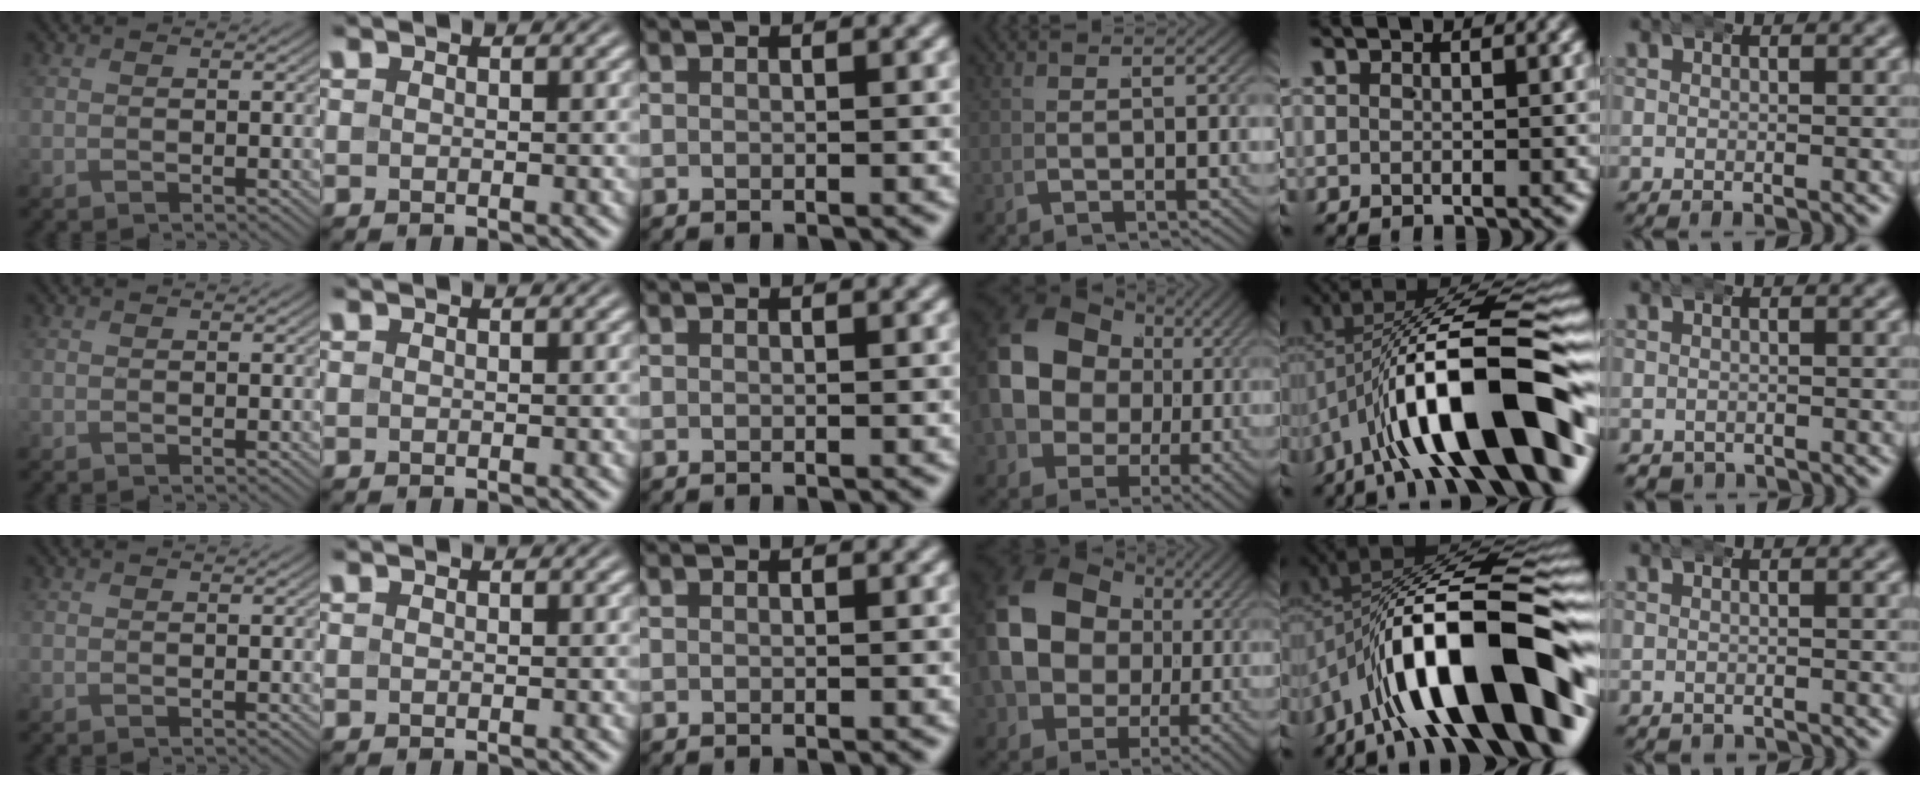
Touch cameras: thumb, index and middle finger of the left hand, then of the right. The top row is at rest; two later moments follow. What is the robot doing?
{"motion": "wrap", "object": "aluminum foil"}